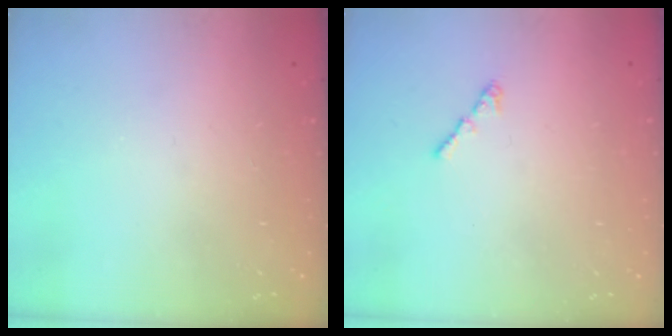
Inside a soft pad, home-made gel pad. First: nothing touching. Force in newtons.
{"total": 1.2, "press": 1.1, "slide": 0.5}